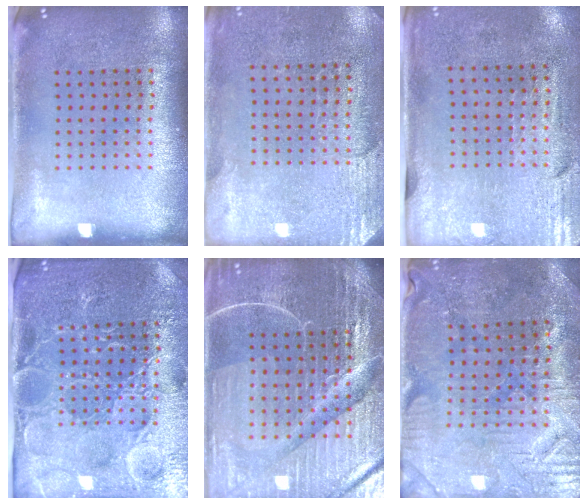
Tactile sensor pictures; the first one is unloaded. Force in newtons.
{"total": 2.7, "press": 2.4, "slide": 1.3}
{"total": 3.0, "press": 2.5, "slide": 1.6}
{"total": 4.8, "press": 4.5, "slide": 1.7}
{"total": 6.3, "press": 5.6, "slide": 2.8}
{"total": 1.7, "press": 1.6, "slide": 0.5}